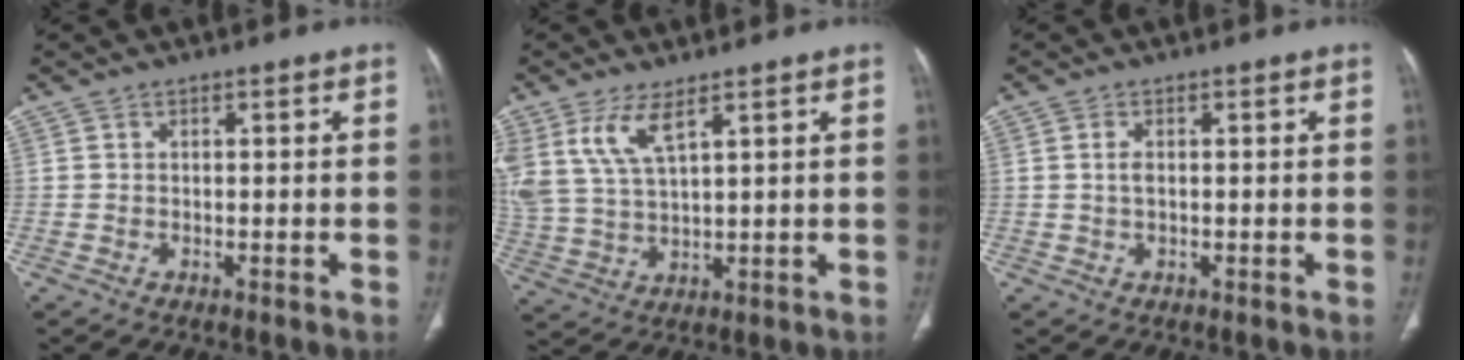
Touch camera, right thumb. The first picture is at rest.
{"total": 9.0, "force": [5.0, 3.2, 6.7], "torque": [-0.152, -0.016, 0.115]}
{"total": 1.6, "force": [0.2, 0.8, 1.3], "torque": [-0.030, 0.000, 0.006]}